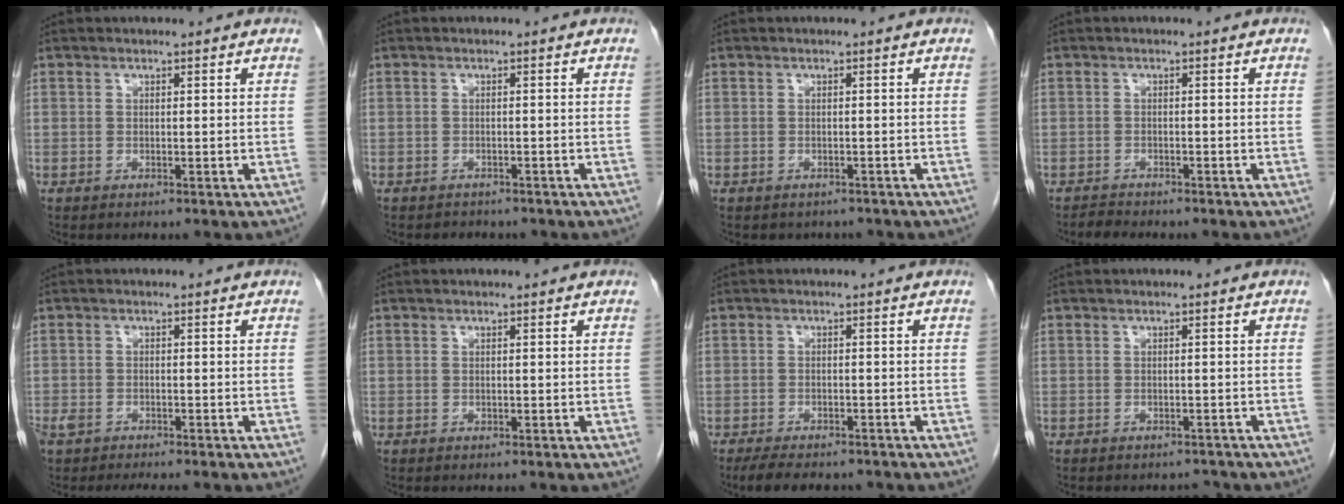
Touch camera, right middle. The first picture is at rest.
{"total": 2.6, "force": [-2.3, 1.2, 0.3], "torque": [-0.014, 0.000, -0.030]}
{"total": 2.7, "force": [-2.3, 1.3, 0.2], "torque": [-0.006, 0.001, -0.030]}
{"total": 1.4, "force": [-1.4, 0.1, 0.1], "torque": [-0.011, -0.007, -0.023]}
{"total": 6.2, "force": [-5.1, 2.0, 2.9], "torque": [-0.049, -0.001, -0.078]}
{"total": 0.0}
{"total": 7.7, "force": [-6.4, 2.4, 3.4], "torque": [-0.052, -0.008, -0.090]}
{"total": 2.6, "force": [-2.4, 1.0, 0.1], "torque": [0.001, -0.002, -0.031]}